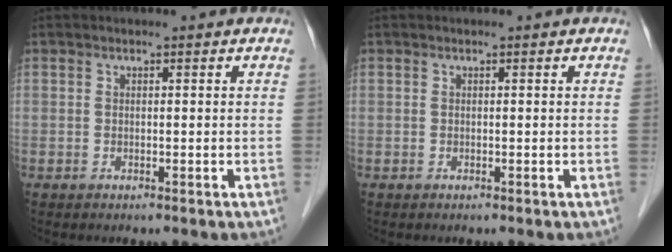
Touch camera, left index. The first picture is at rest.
{"total": 0.0}